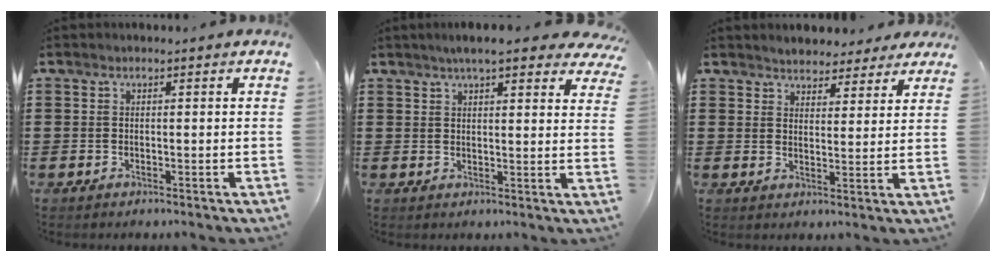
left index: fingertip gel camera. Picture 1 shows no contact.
{"total": 5.7, "force": [4.7, 0.8, 3.2], "torque": [-0.067, -0.006, 0.081]}
{"total": 3.5, "force": [3.3, 1.0, -0.2], "torque": [-0.011, -0.007, 0.063]}